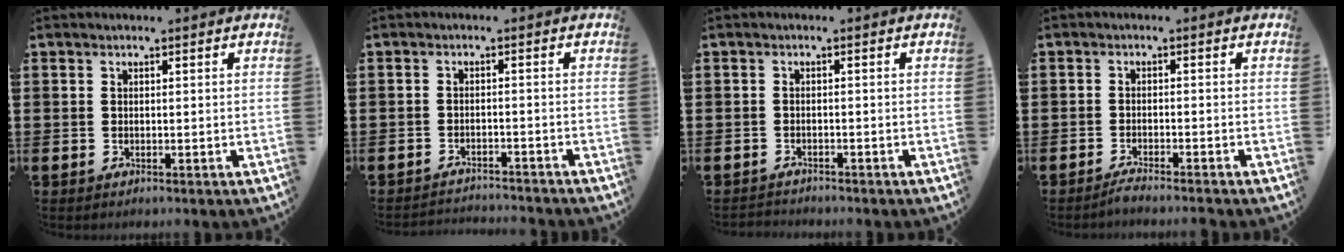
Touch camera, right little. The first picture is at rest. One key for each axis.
{"total": 2.0, "fx": -2.0, "fy": -0.1, "fz": -0.1, "tx": -0.003, "ty": 0.003, "tz": -0.043}
{"total": 1.0, "fx": -1.0, "fy": 0.0, "fz": -0.1, "tx": -0.002, "ty": 0.001, "tz": -0.020}
{"total": 1.3, "fx": -1.2, "fy": -0.2, "fz": 0.3, "tx": -0.006, "ty": 0.002, "tz": -0.022}